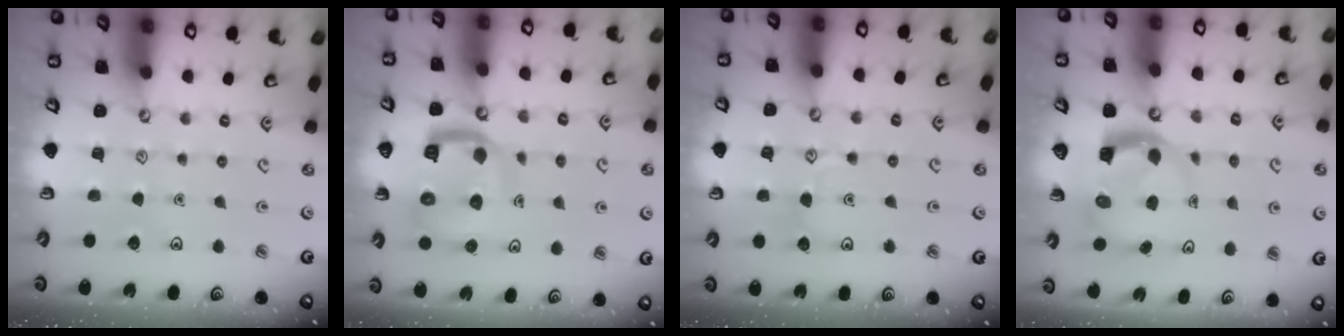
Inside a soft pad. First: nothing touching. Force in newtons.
{"total": 10.7, "press": 10.6, "slide": 1.4}
{"total": 4.5, "press": 4.5, "slide": 0.5}
{"total": 4.1, "press": 4.1, "slide": 0.3}